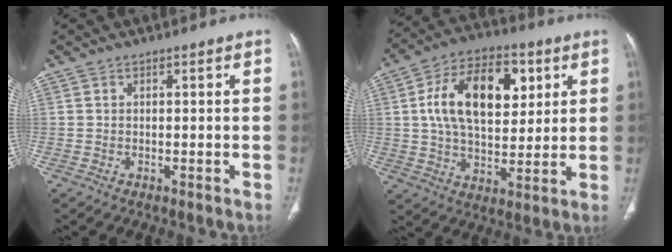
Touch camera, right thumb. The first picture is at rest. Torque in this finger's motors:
{"motor_torque": [2.20, 2.81, 1.07, -0.68, 0.54]}